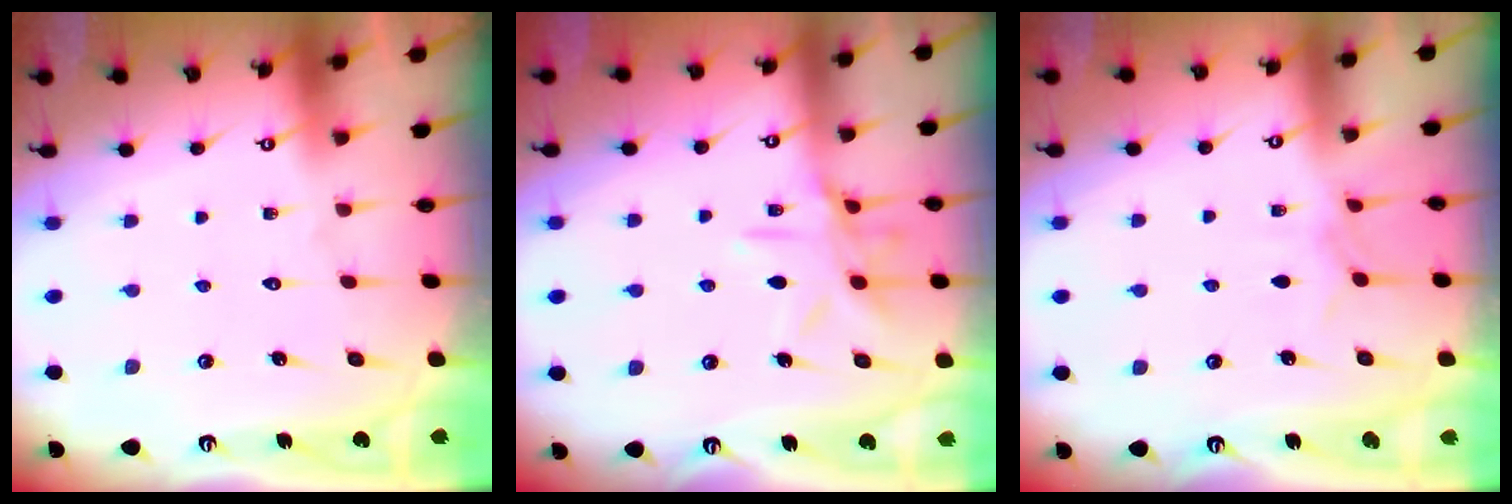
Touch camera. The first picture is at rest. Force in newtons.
{"total": 10.5, "press": 10.4, "slide": 0.7}
{"total": 3.6, "press": 3.5, "slide": 0.6}